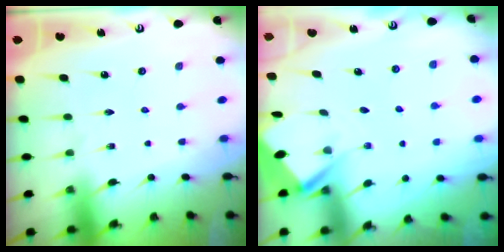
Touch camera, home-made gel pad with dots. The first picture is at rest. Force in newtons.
{"total": 3.0, "press": 3.0, "slide": 0.4}